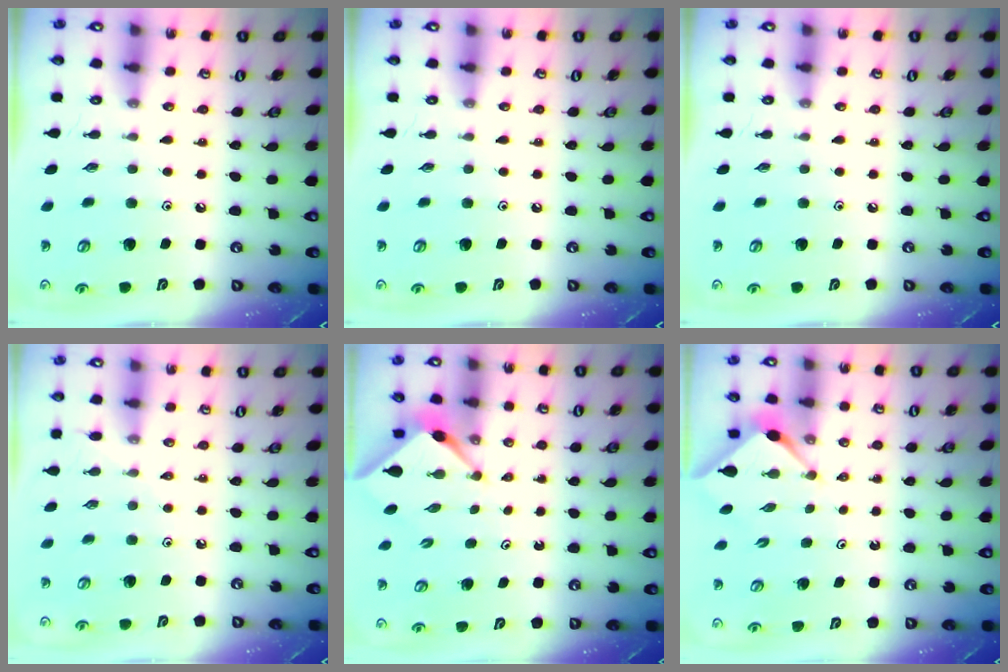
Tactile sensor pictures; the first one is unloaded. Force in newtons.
{"total": 0.0}
{"total": 0.0}
{"total": 4.0, "press": 4.0, "slide": 0.7}
{"total": 3.1, "press": 3.1, "slide": 0.3}
{"total": 3.0, "press": 2.9, "slide": 0.4}